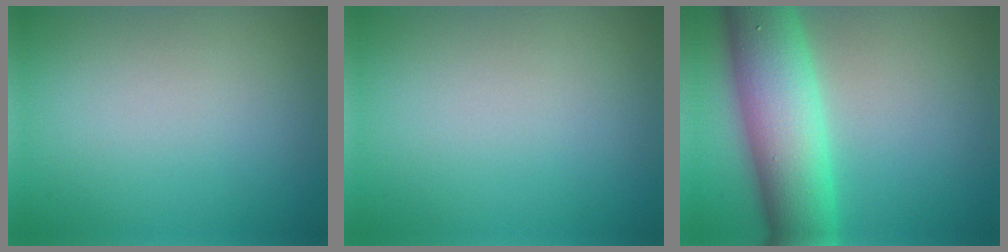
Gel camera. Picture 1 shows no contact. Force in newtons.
{"total": 0.0}
{"total": 10.1, "press": 10.0, "slide": 0.5}